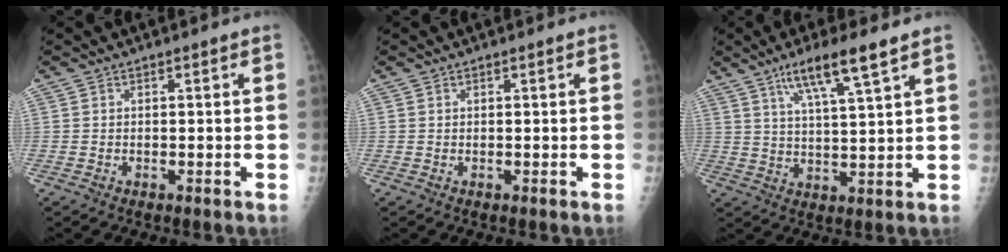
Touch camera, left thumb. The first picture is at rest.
{"total": 0.0}
{"total": 9.8, "force": [5.8, 0.9, 7.9], "torque": [-0.144, -0.021, 0.107]}